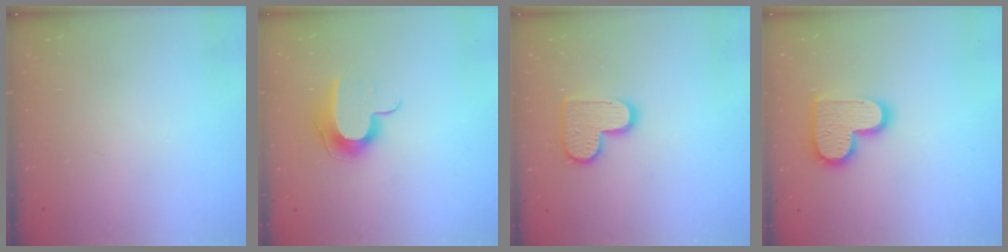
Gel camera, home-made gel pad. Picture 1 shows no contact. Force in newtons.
{"total": 9.8, "press": 9.8, "slide": 0.6}
{"total": 11.5, "press": 11.4, "slide": 0.6}
{"total": 14.2, "press": 14.2, "slide": 1.1}